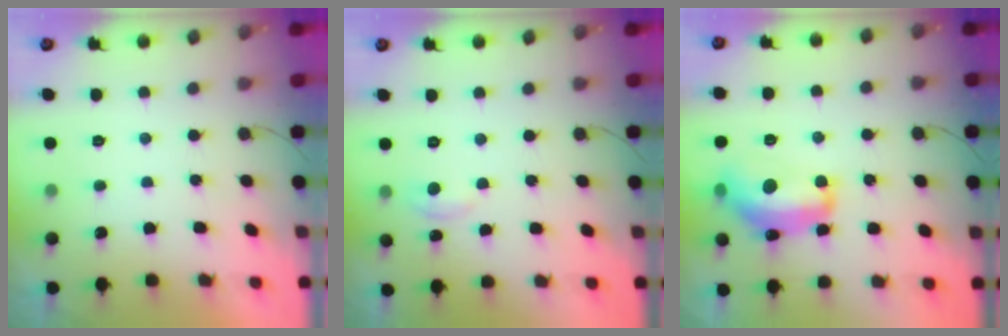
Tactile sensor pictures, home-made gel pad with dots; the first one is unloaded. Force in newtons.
{"total": 3.4, "press": 3.4, "slide": 0.4}
{"total": 15.1, "press": 15.1, "slide": 0.9}